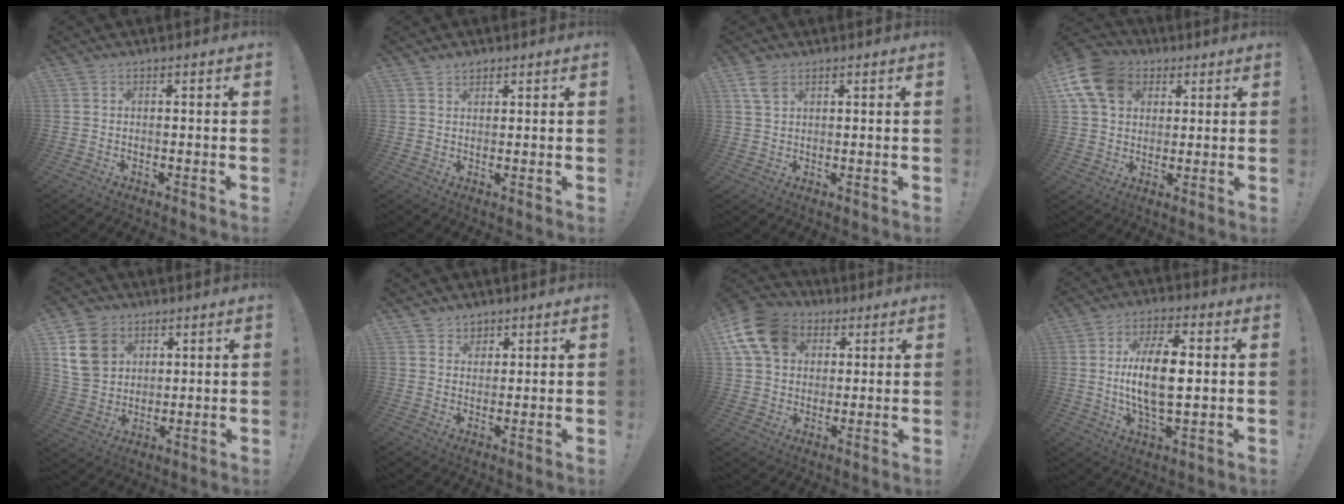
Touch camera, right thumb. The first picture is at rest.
{"total": 2.1, "force": [1.7, 1.1, 0.4], "torque": [0.004, -0.011, 0.031]}
{"total": 4.1, "force": [2.2, 2.3, 2.6], "torque": [-0.041, -0.005, 0.042]}
{"total": 14.3, "force": [5.5, 10.9, 7.5], "torque": [-0.136, -0.012, 0.113]}
{"total": 12.3, "force": [5.5, 9.7, 5.3], "torque": [-0.088, -0.019, 0.112]}
{"total": 3.8, "force": [2.8, 2.6, 0.0], "torque": [0.007, -0.021, 0.051]}
{"total": 14.7, "force": [5.8, 11.2, 7.6], "torque": [-0.133, -0.015, 0.116]}
{"total": 14.1, "force": [0.7, 5.5, 12.9], "torque": [-0.243, -0.002, 0.003]}